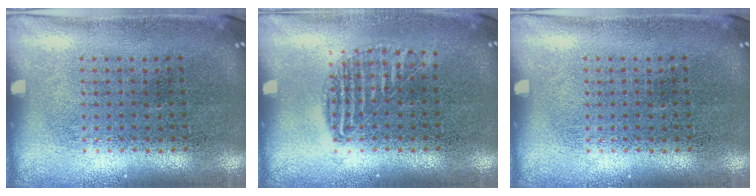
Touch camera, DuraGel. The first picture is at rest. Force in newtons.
{"total": 0.9, "press": 0.8, "slide": 0.3}
{"total": 0.0}